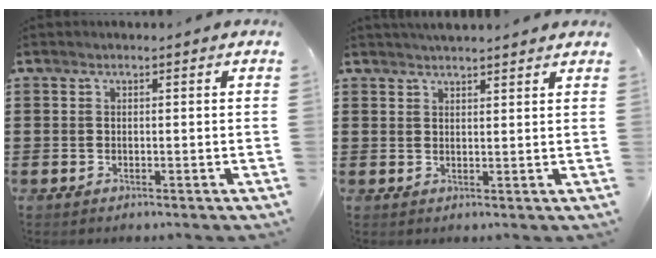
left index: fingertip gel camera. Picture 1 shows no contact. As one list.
[{"total": 2.1, "force": [2.1, -0.1, 0.3], "torque": [-0.010, 0.000, 0.040]}]